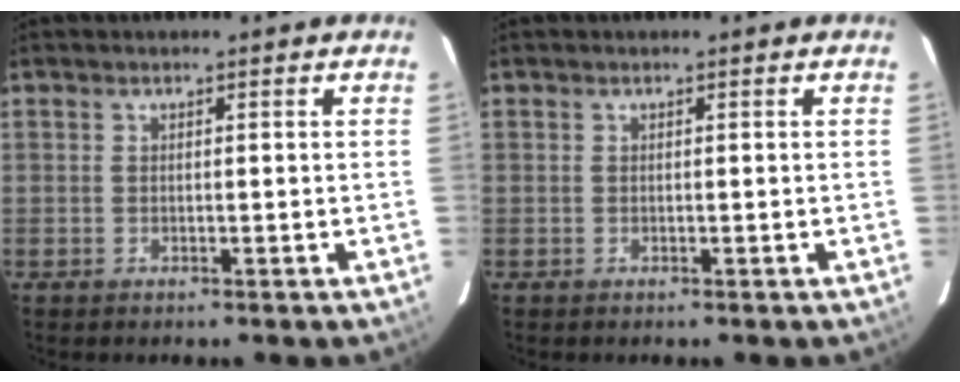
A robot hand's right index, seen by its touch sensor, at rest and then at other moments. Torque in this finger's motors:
{"motor_torque": [0.02, 0.05, 0.00, 0.00]}